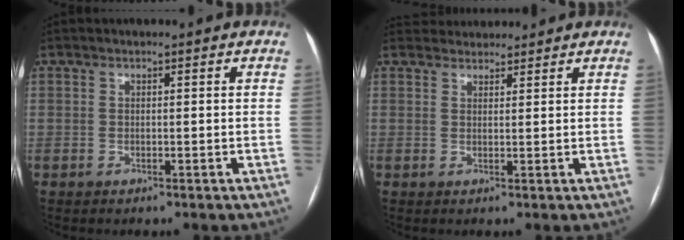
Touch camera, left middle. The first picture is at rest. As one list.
[{"total": 4.3, "force": [4.1, 1.3, 0.0], "torque": [0.001, 0.028, 0.062]}]